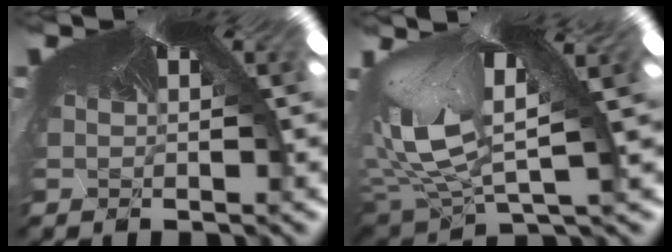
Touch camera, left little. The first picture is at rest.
{"total": 4.0, "force": [-3.7, 1.5, 0.1], "torque": [-0.066, -0.076, -0.021]}